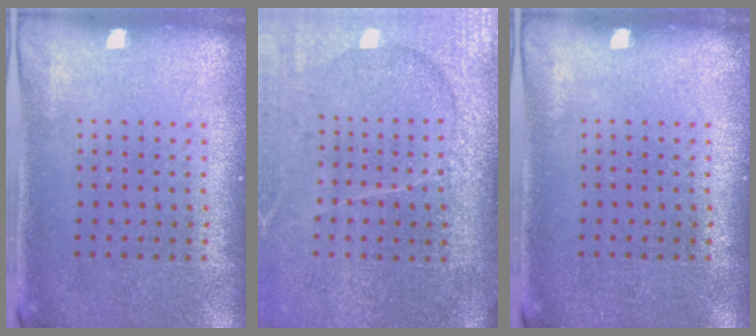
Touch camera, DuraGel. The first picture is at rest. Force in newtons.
{"total": 4.3, "press": 3.5, "slide": 2.4}
{"total": 0.0}